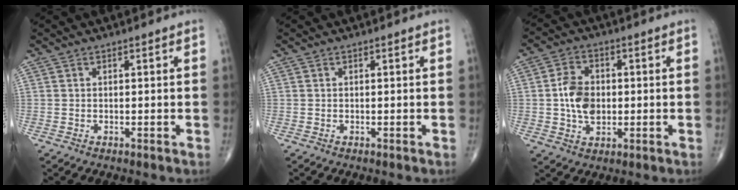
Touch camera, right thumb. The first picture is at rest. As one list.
[{"total": 0.0}, {"total": 8.0, "force": [-0.2, 5.6, 5.8], "torque": [-0.093, 0.005, -0.004]}]